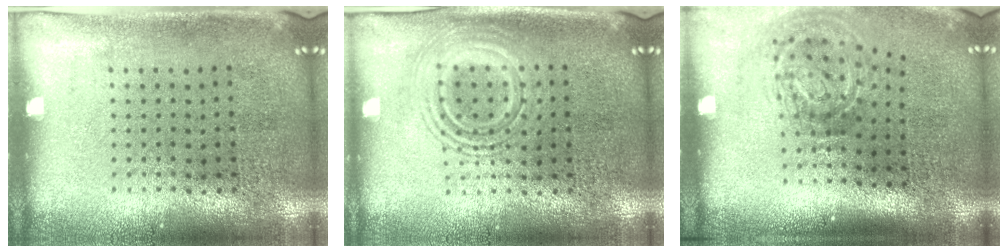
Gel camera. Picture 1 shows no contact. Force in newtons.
{"total": 2.5, "press": 2.4, "slide": 0.4}
{"total": 2.0, "press": 1.2, "slide": 1.6}